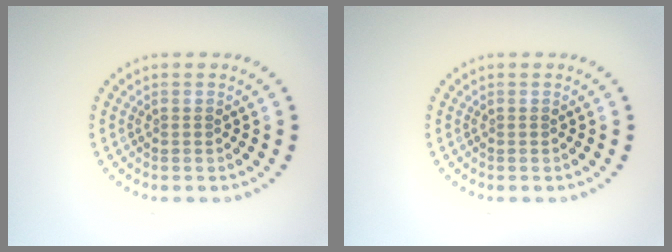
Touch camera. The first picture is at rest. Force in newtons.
{"total": 0.0}